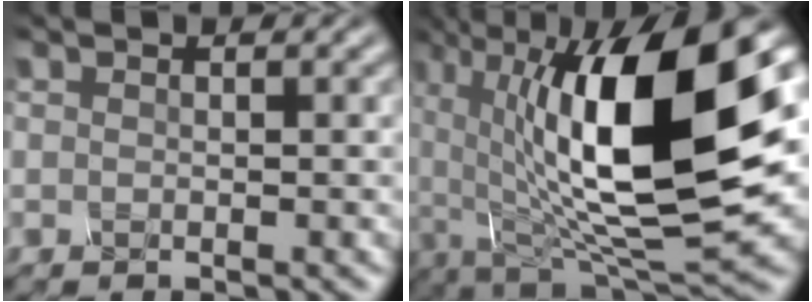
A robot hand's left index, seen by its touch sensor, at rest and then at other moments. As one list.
[{"total": 16.3, "force": [2.1, 6.9, 14.6], "torque": [-0.240, -0.004, 0.027]}]